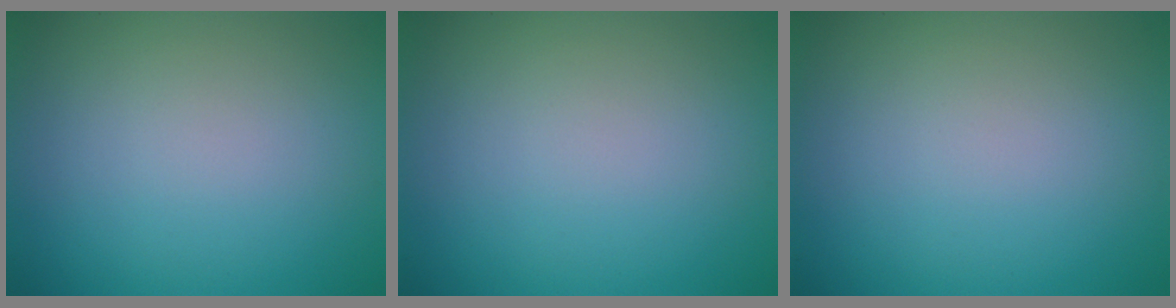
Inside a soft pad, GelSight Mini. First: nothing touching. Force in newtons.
{"total": 0.0}
{"total": 0.0}